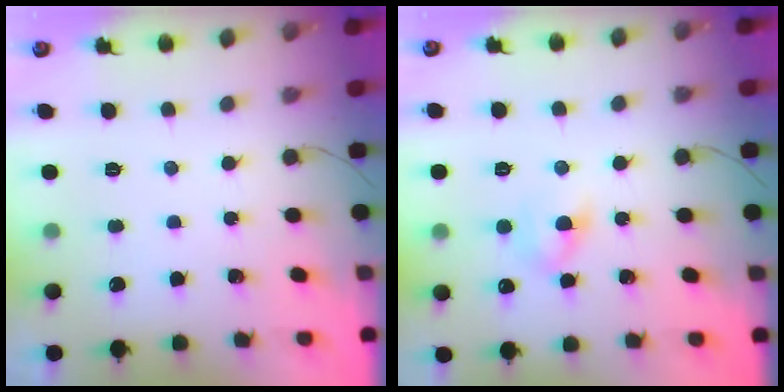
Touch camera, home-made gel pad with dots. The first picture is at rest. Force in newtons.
{"total": 4.9, "press": 4.8, "slide": 1.3}